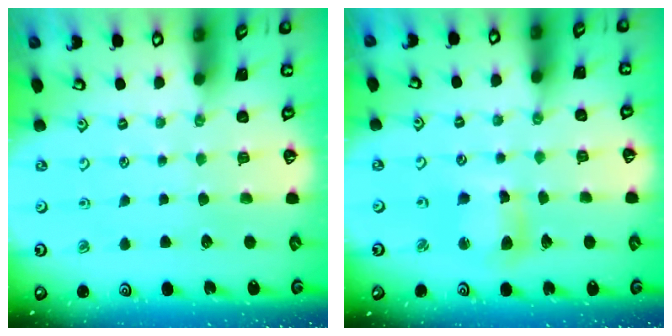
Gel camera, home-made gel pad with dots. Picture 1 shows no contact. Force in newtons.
{"total": 7.0, "press": 7.0, "slide": 0.9}